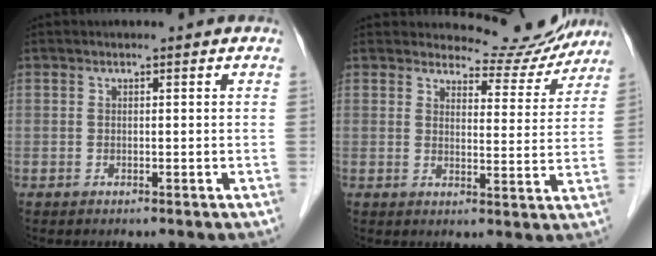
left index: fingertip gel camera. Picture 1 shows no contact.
{"total": 6.2, "force": [5.8, 2.1, -0.4], "torque": [0.021, -0.035, 0.050]}